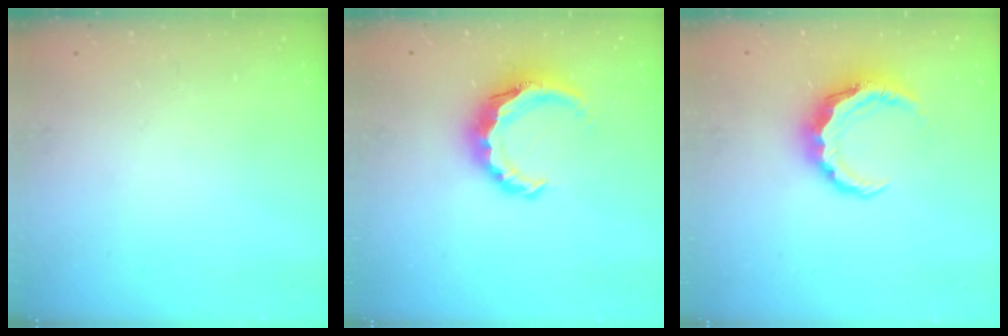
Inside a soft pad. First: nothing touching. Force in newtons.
{"total": 8.9, "press": 8.8, "slide": 1.2}
{"total": 7.1, "press": 7.1, "slide": 0.7}